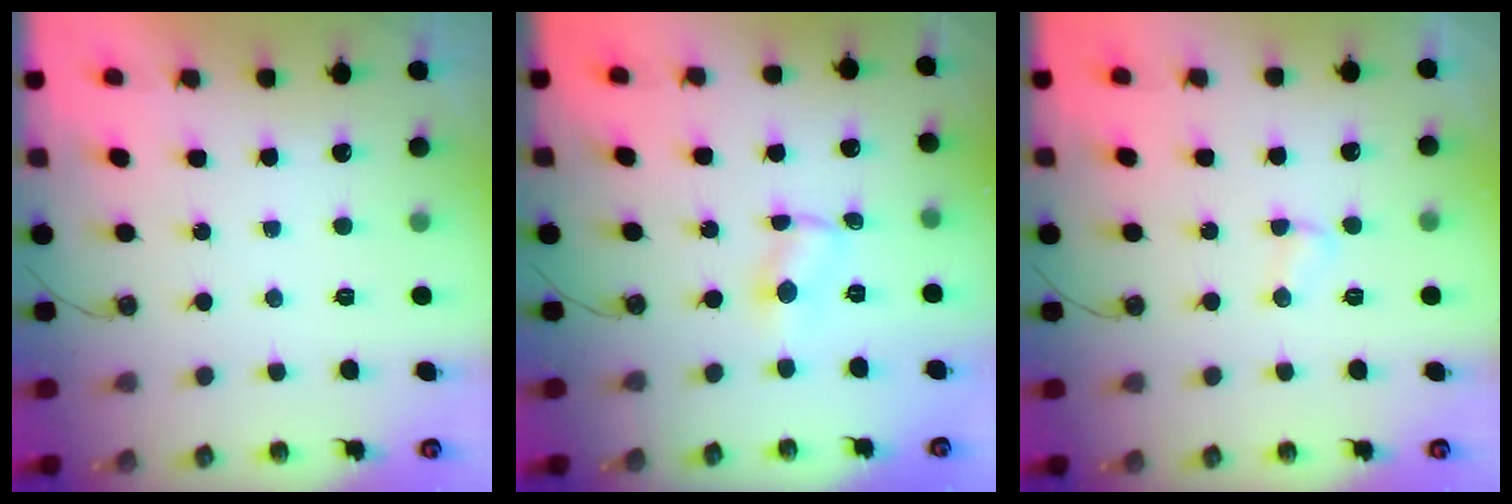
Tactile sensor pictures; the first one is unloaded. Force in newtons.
{"total": 1.2, "press": 1.2, "slide": 0.2}
{"total": 2.7, "press": 2.6, "slide": 0.4}